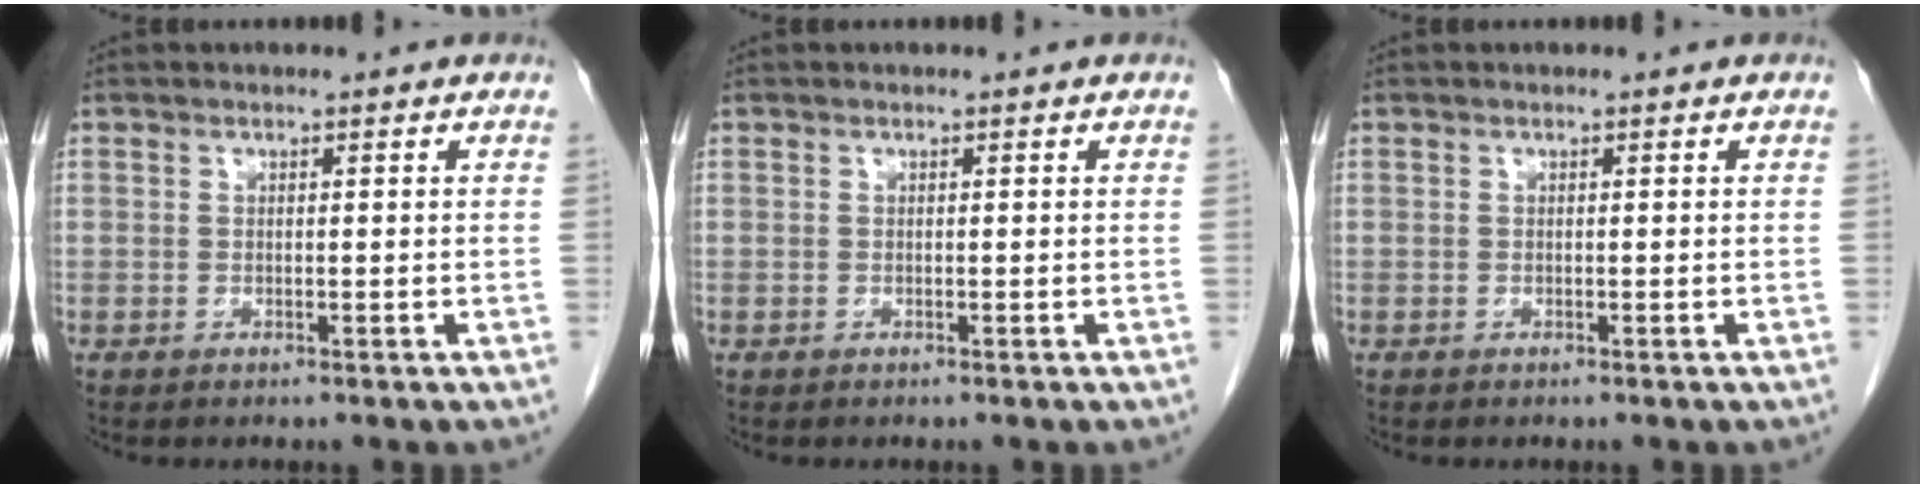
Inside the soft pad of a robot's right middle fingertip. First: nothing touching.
{"total": 0.0}
{"total": 0.0}